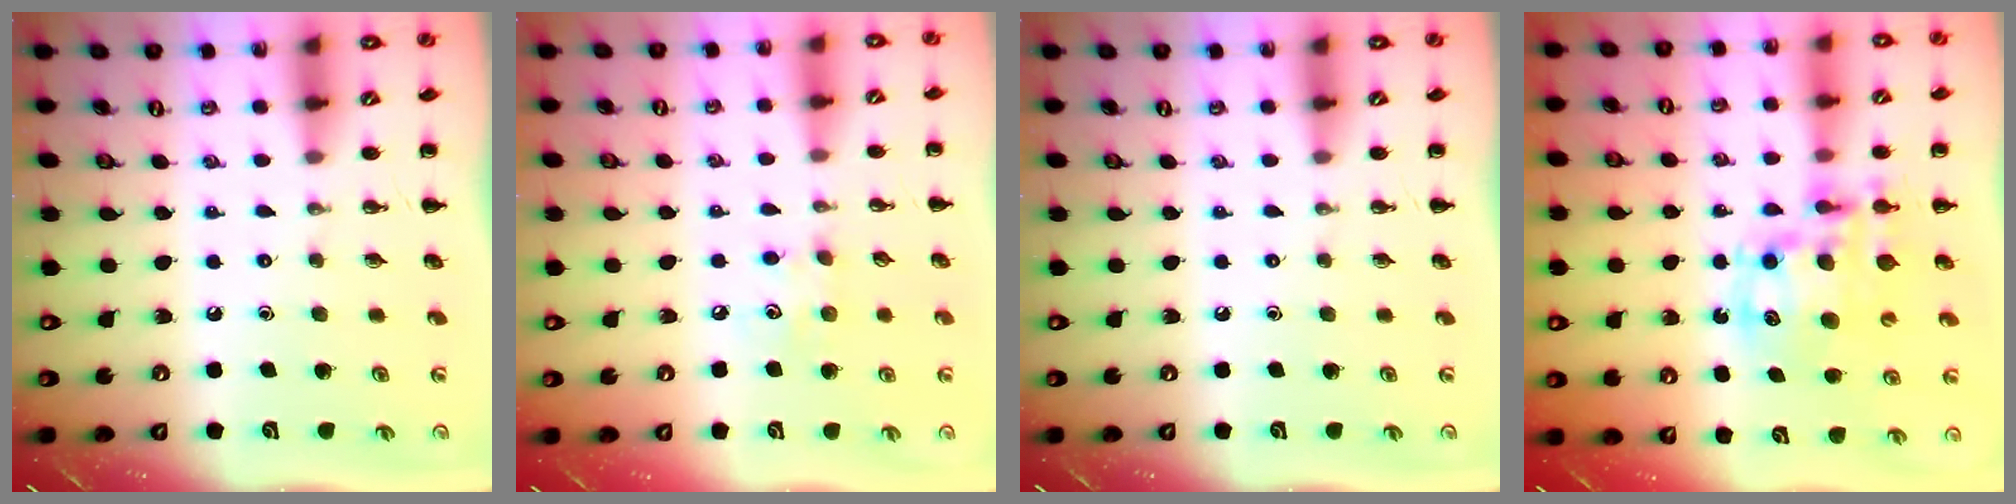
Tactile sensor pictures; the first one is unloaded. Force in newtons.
{"total": 6.8, "press": 6.6, "slide": 1.7}
{"total": 0.0}
{"total": 13.7, "press": 13.3, "slide": 3.0}